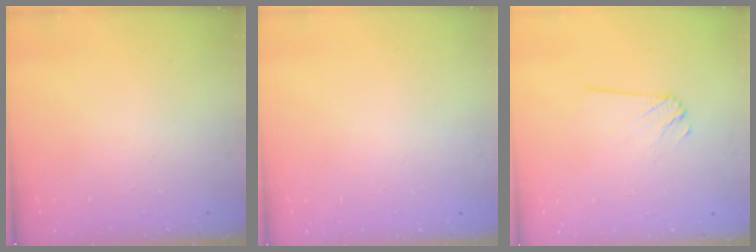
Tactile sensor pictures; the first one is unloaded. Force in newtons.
{"total": 0.0}
{"total": 2.2, "press": 2.2, "slide": 0.1}